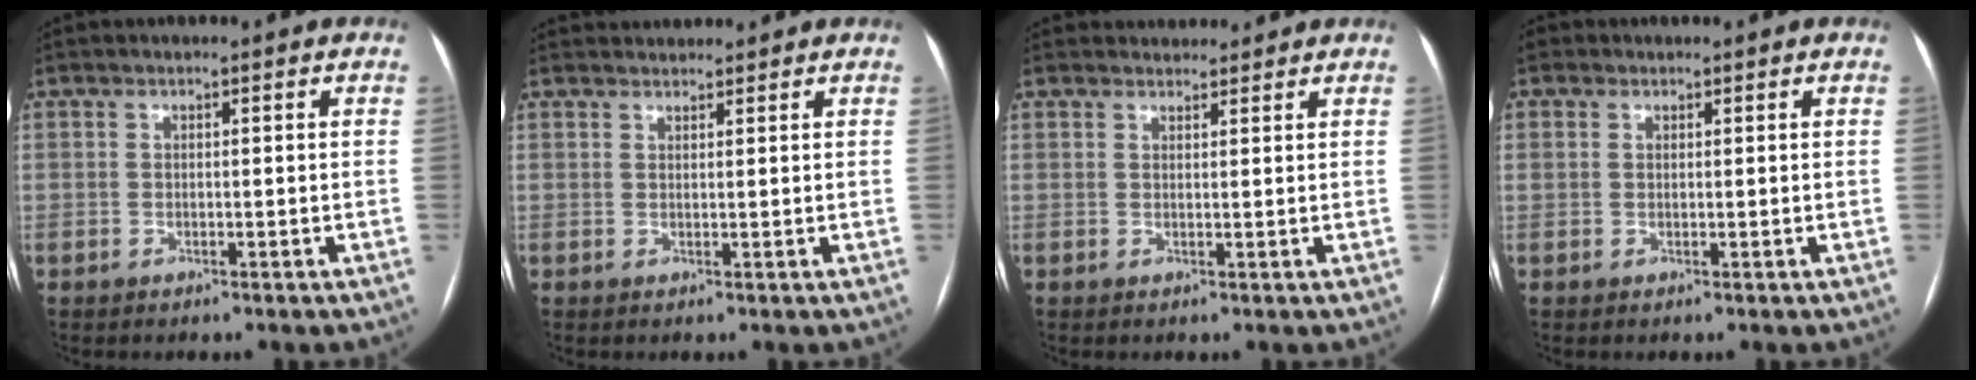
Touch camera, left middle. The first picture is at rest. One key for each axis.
{"total": 3.0, "fx": 3.0, "fy": 0.5, "fz": 0.1, "tx": -0.005, "ty": 0.030, "tz": 0.050}
{"total": 3.9, "fx": 3.7, "fy": 1.2, "fz": 0.2, "tx": -0.001, "ty": 0.024, "tz": 0.050}
{"total": 2.5, "fx": -1.3, "fy": -1.7, "fz": -1.2, "tx": 0.045, "ty": -0.017, "tz": -0.028}